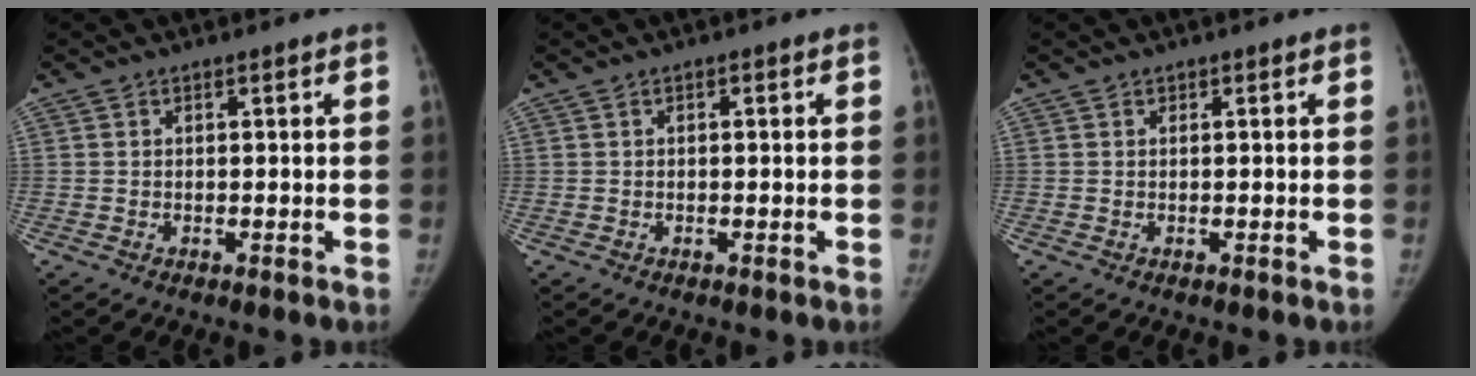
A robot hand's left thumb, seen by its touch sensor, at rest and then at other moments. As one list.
[{"total": 0.0}, {"total": 0.0}]